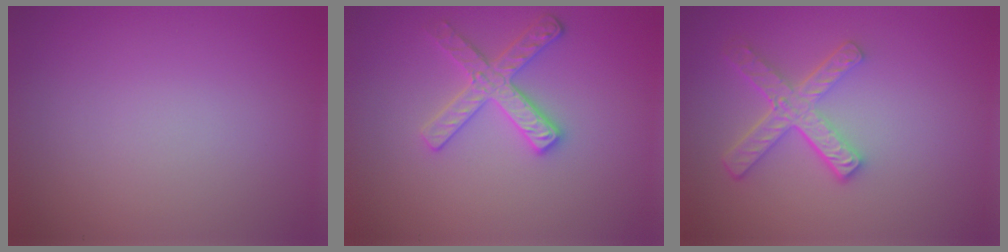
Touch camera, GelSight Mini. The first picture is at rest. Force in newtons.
{"total": 3.2, "press": 3.0, "slide": 1.0}
{"total": 4.5, "press": 3.4, "slide": 3.0}